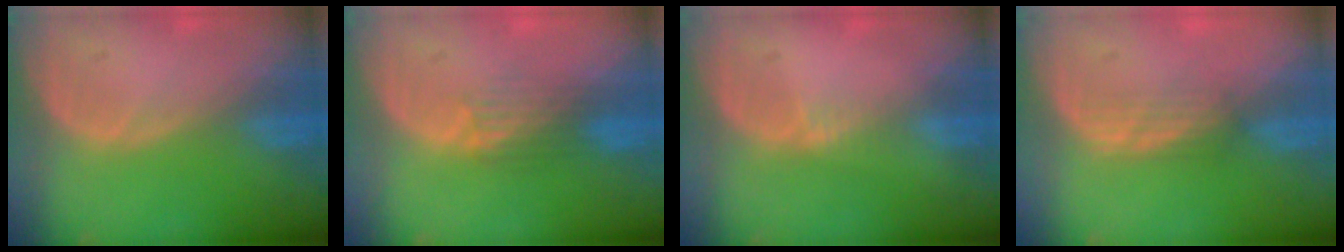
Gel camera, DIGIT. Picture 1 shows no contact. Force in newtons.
{"total": 3.3, "press": 3.1, "slide": 1.1}
{"total": 0.8, "press": 0.8, "slide": 0.4}
{"total": 2.1, "press": 2.1, "slide": 0.2}